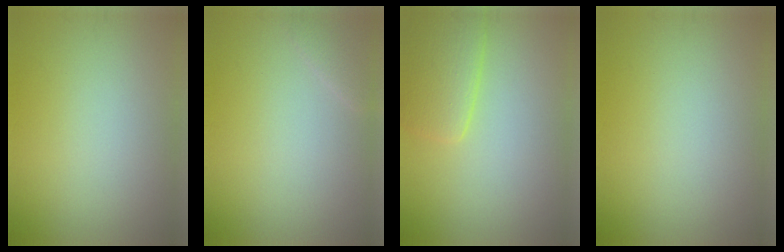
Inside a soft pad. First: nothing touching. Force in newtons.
{"total": 1.1, "press": 1.1, "slide": 0.0}
{"total": 3.6, "press": 3.6, "slide": 0.2}
{"total": 0.0}